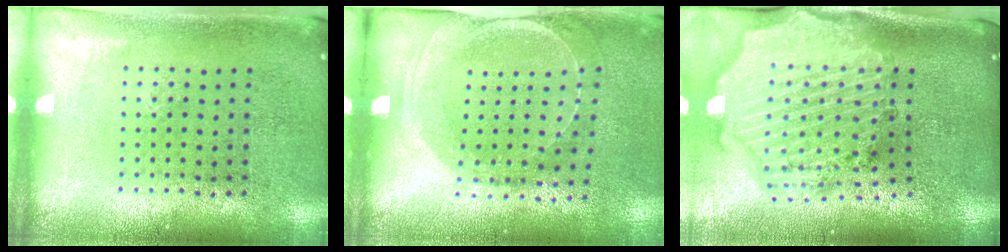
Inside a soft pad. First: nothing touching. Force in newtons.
{"total": 1.6, "press": 1.5, "slide": 0.4}
{"total": 4.1, "press": 3.3, "slide": 2.3}